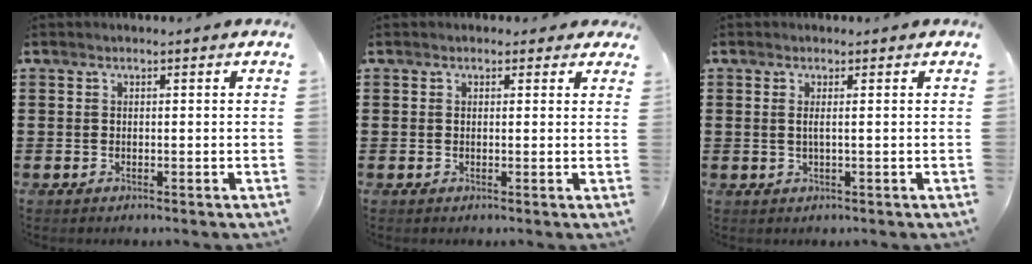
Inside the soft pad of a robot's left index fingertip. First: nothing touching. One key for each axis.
{"total": 1.3, "fx": 0.6, "fy": 1.1, "fz": 0.3, "tx": -0.003, "ty": 0.006, "tz": 0.009}
{"total": 1.2, "fx": 0.1, "fy": -0.2, "fz": 1.1, "tx": -0.023, "ty": -0.004, "tz": -0.001}